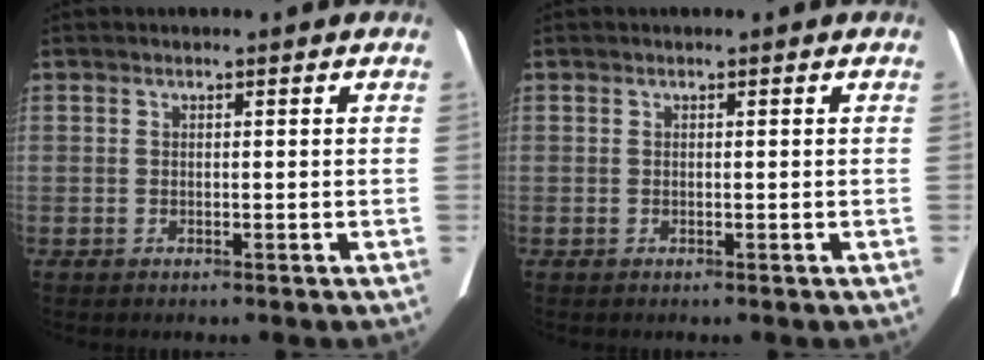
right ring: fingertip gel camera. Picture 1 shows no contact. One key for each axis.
{"total": 0.0}